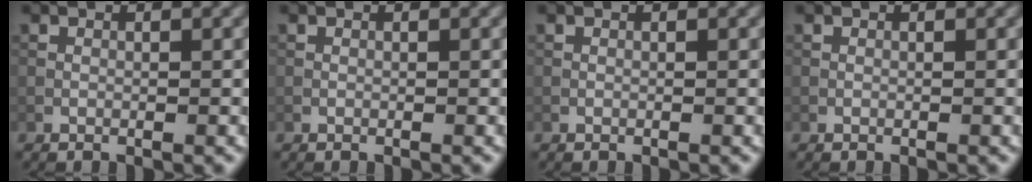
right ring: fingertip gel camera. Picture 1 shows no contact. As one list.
[{"total": 0.0}, {"total": 0.0}, {"total": 0.0}]